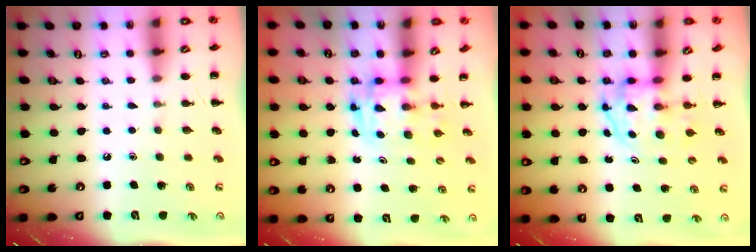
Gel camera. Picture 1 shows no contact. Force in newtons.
{"total": 2.9, "press": 2.9, "slide": 0.5}
{"total": 3.3, "press": 3.3, "slide": 0.5}